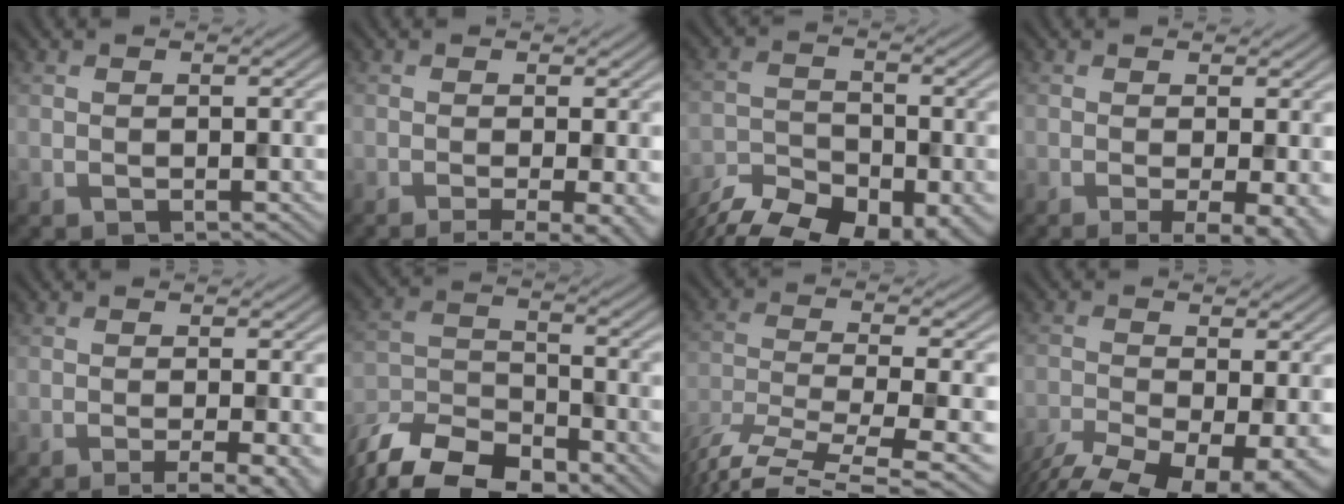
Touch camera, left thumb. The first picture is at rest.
{"total": 5.1, "force": [-2.2, 1.0, 4.5], "torque": [-0.060, -0.003, -0.033]}
{"total": 13.6, "force": [-10.9, 5.7, 5.7], "torque": [-0.106, -0.036, -0.157]}
{"total": 4.7, "force": [-1.2, 1.0, 4.5], "torque": [-0.067, -0.007, -0.017]}
{"total": 4.8, "force": [-2.3, 0.9, 4.2], "torque": [-0.050, 0.003, -0.038]}
{"total": 13.4, "force": [-10.4, 5.4, 6.5], "torque": [-0.138, -0.029, -0.175]}
{"total": 11.3, "force": [-8.3, 2.6, 7.2], "torque": [-0.153, -0.021, -0.142]}
{"total": 12.2, "force": [-8.1, 4.4, 8.0], "torque": [-0.155, -0.049, -0.115]}